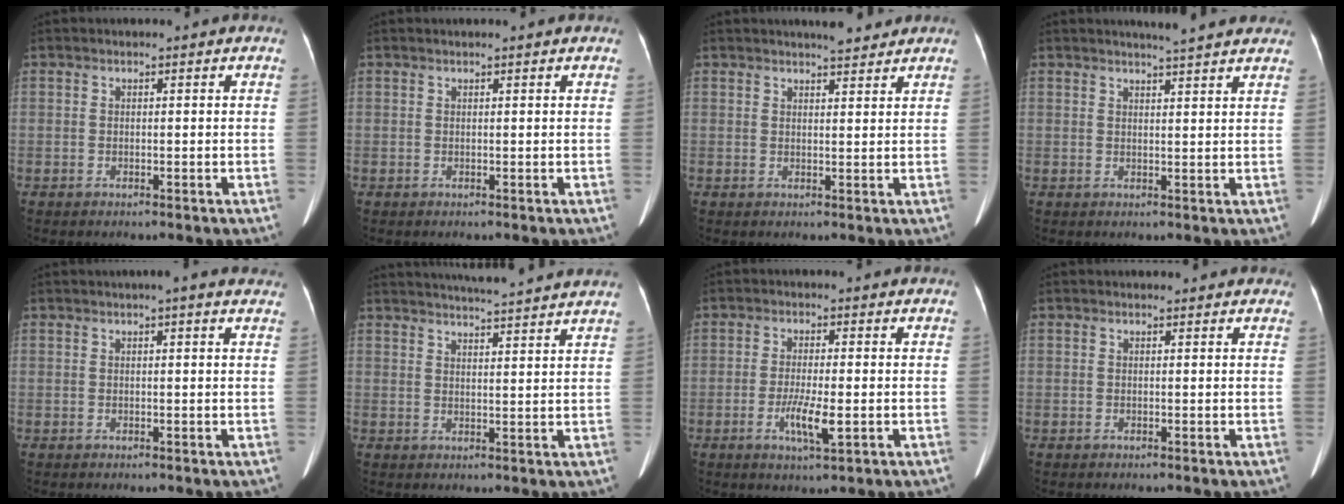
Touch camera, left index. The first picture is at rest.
{"total": 1.6, "force": [1.4, 0.2, 0.7], "torque": [-0.010, 0.022, 0.017]}
{"total": 3.9, "force": [3.6, 0.6, 1.5], "torque": [-0.022, 0.003, 0.048]}
{"total": 8.3, "force": [7.6, 0.4, 3.4], "torque": [-0.043, 0.009, 0.078]}
{"total": 4.4, "force": [3.5, 0.5, 2.7], "torque": [-0.033, 0.018, 0.032]}
{"total": 13.6, "force": [12.6, -0.4, 4.9], "torque": [-0.083, 0.001, 0.161]}
{"total": 4.9, "force": [-1.3, 0.6, 4.6], "torque": [-0.091, -0.009, -0.022]}
{"total": 2.8, "force": [2.5, 1.2, 0.8], "torque": [-0.006, 0.010, 0.018]}